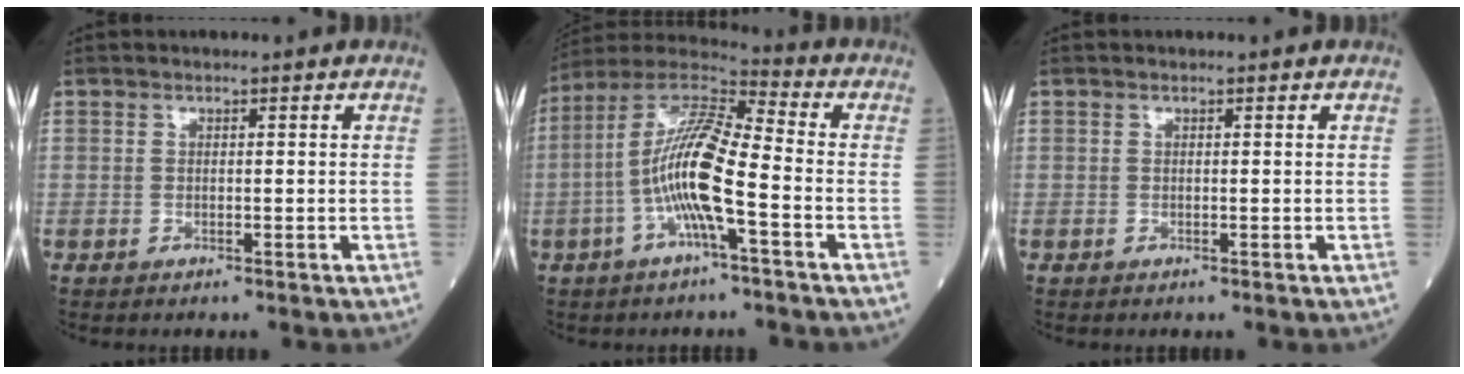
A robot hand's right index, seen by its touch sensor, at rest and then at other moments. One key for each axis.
{"total": 12.8, "fx": -3.2, "fy": 1.4, "fz": 12.4, "tx": -0.247, "ty": 0.012, "tz": -0.068}
{"total": 0.0}